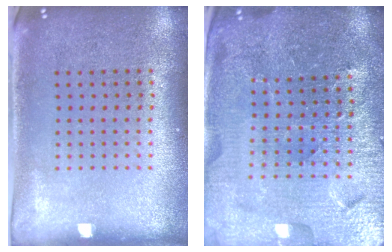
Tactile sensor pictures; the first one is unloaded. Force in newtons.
{"total": 5.4, "press": 5.0, "slide": 2.2}